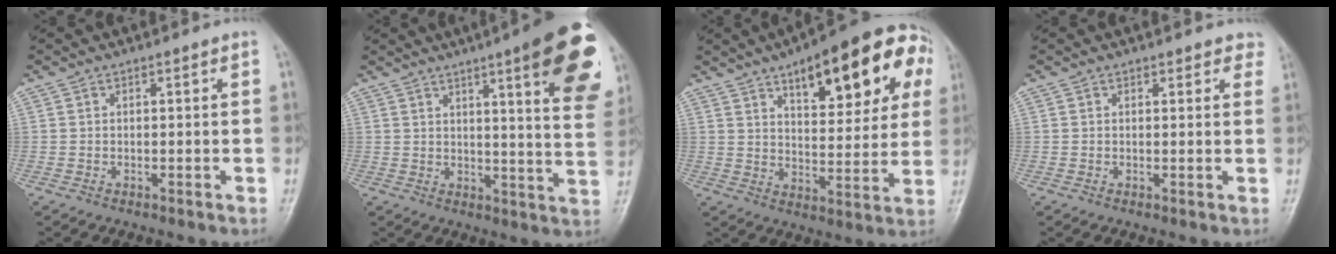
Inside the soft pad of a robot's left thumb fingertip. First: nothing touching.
{"total": 20.4, "force": [10.1, 3.6, 17.4], "torque": [-0.201, -0.037, 0.117]}
{"total": 22.4, "force": [10.0, 8.9, 18.0], "torque": [-0.201, -0.011, 0.136]}
{"total": 2.8, "force": [2.3, 1.4, 0.7], "torque": [0.025, -0.006, 0.013]}